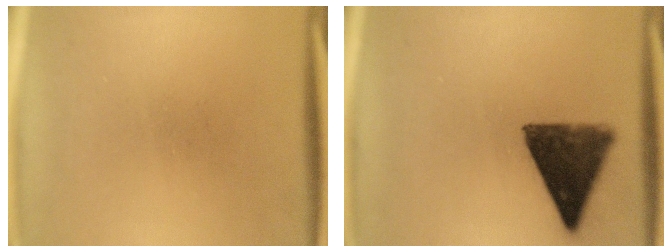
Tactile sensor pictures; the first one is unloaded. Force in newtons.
{"total": 11.5}